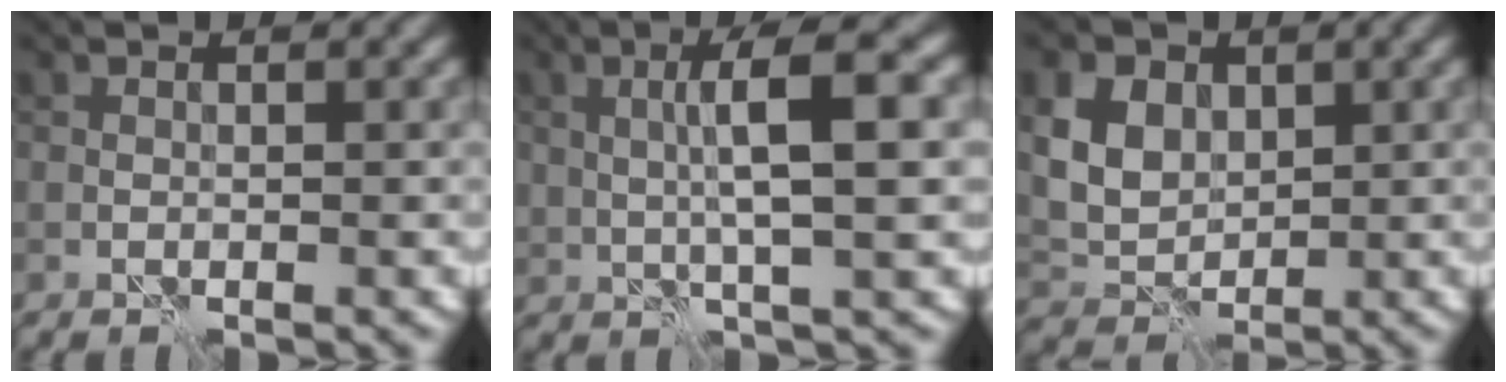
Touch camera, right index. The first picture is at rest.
{"total": 6.0, "force": [1.0, 1.2, 5.8], "torque": [-0.102, 0.011, 0.016]}
{"total": 6.3, "force": [2.1, 4.8, 3.6], "torque": [-0.093, 0.014, 0.033]}